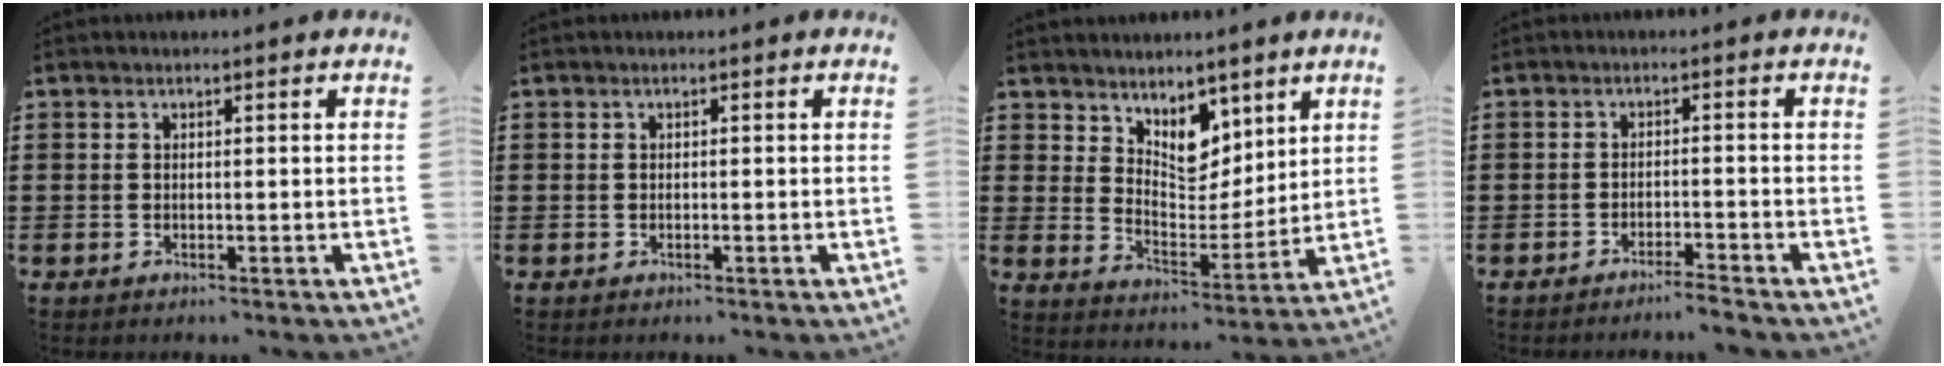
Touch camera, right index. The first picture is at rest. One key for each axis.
{"total": 0.0}
{"total": 6.7, "fx": 5.2, "fy": 3.8, "fz": 1.5, "tx": -0.043, "ty": -0.029, "tz": 0.096}
{"total": 2.4, "fx": -2.3, "fy": -0.3, "fz": 0.5, "tx": -0.012, "ty": 0.001, "tz": -0.047}